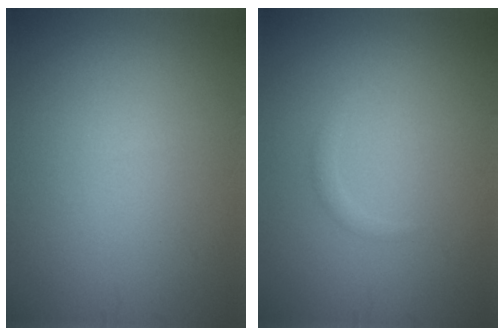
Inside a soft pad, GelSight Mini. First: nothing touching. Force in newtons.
{"total": 0.8, "press": 0.8, "slide": 0.1}